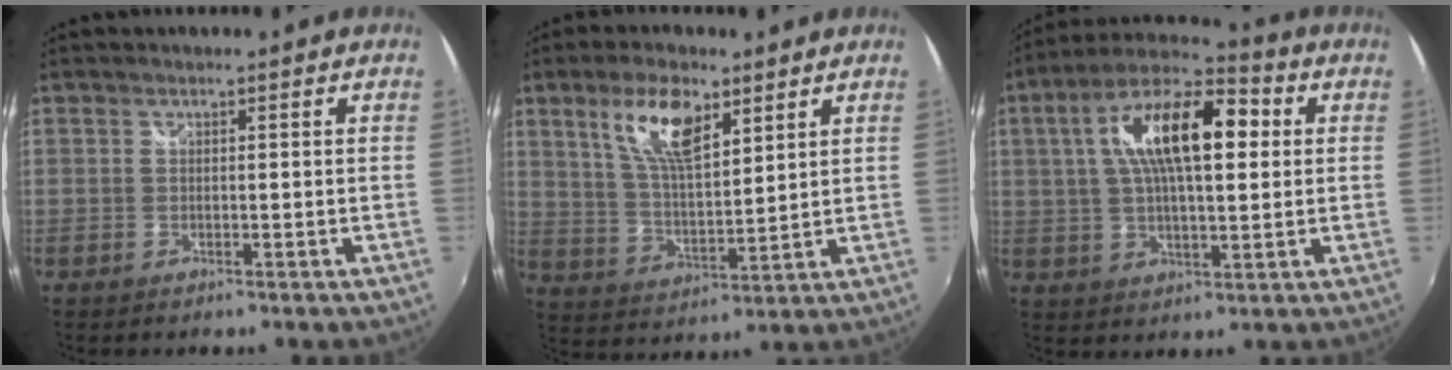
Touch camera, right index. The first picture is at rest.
{"total": 11.1, "force": [5.9, 4.1, 8.4], "torque": [-0.158, 0.008, 0.117]}
{"total": 16.9, "force": [3.7, 6.6, 15.1], "torque": [-0.270, 0.029, 0.052]}